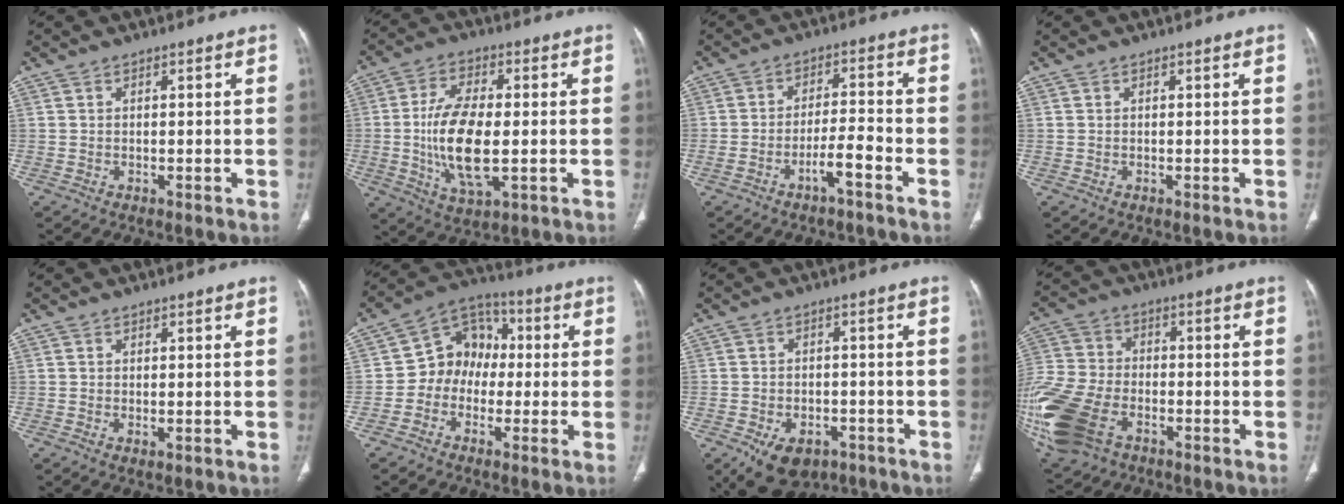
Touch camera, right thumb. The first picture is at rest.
{"total": 13.9, "force": [-1.3, 6.1, 12.4], "torque": [-0.240, -0.005, -0.020]}
{"total": 5.3, "force": [-3.3, 0.9, 4.1], "torque": [-0.080, 0.033, -0.058]}
{"total": 0.0}
{"total": 1.0, "force": [-0.2, 0.5, 0.8], "torque": [-0.017, -0.004, 0.000]}
{"total": 9.6, "force": [-1.1, 8.2, 5.0], "torque": [-0.039, 0.035, -0.036]}
{"total": 11.0, "force": [-6.1, 7.1, 5.7], "torque": [-0.082, 0.022, -0.081]}
{"total": 22.2, "force": [-8.9, 14.5, 14.4], "torque": [-0.378, 0.000, -0.163]}